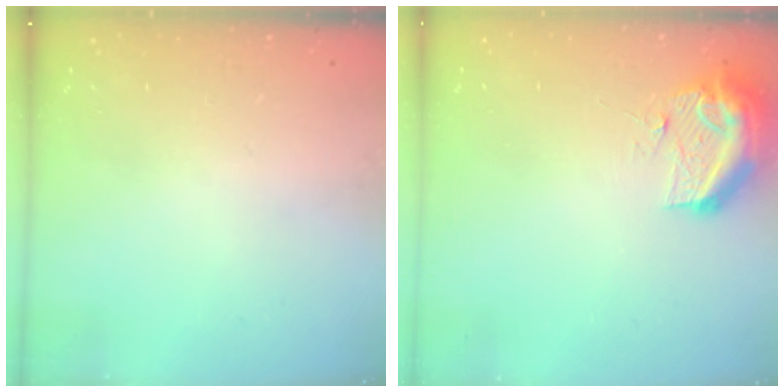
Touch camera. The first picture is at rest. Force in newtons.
{"total": 11.7, "press": 11.7, "slide": 1.3}